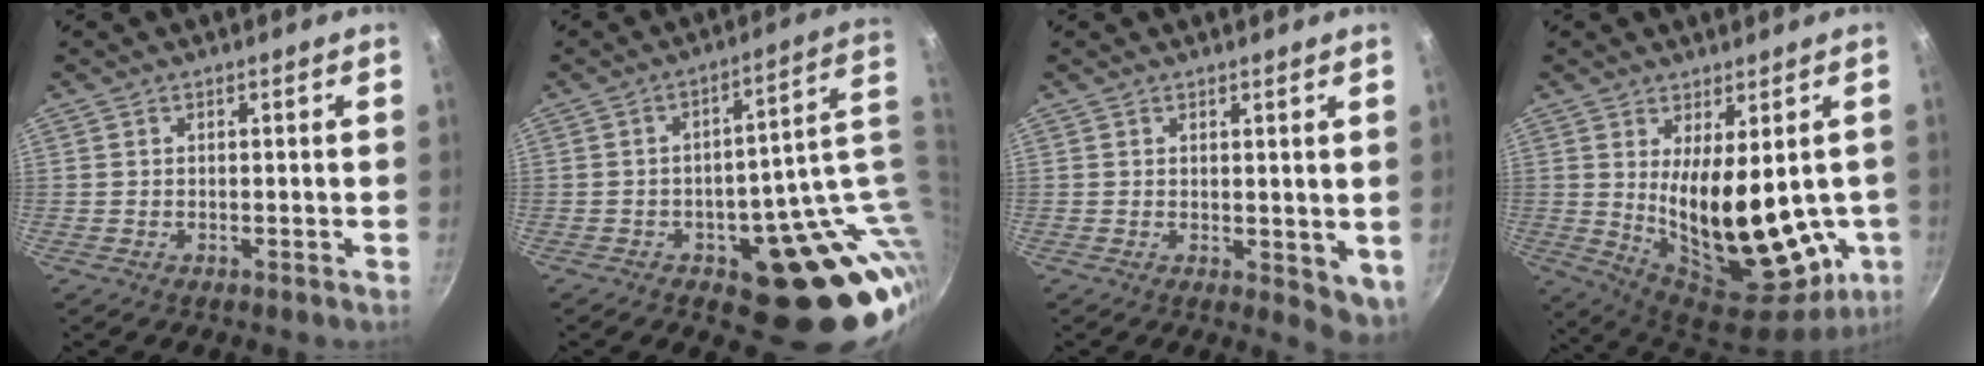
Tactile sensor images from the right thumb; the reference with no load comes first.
{"total": 22.1, "force": [-4.3, 9.2, 19.6], "torque": [-0.159, 0.044, -0.042]}
{"total": 5.0, "force": [0.1, 2.3, 4.5], "torque": [-0.044, -0.014, 0.005]}
{"total": 21.3, "force": [-2.5, 9.6, 18.9], "torque": [-0.253, -0.028, 0.001]}